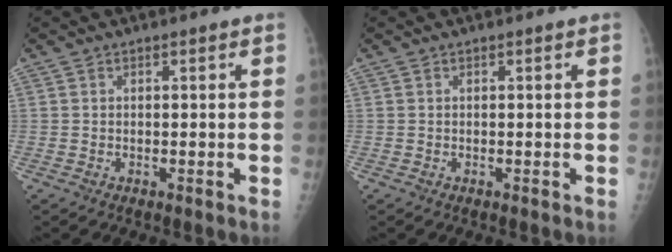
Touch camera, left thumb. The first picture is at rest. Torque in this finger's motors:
{"motor_torque": [0.01, 0.00, -0.04, -0.04, 0.00]}